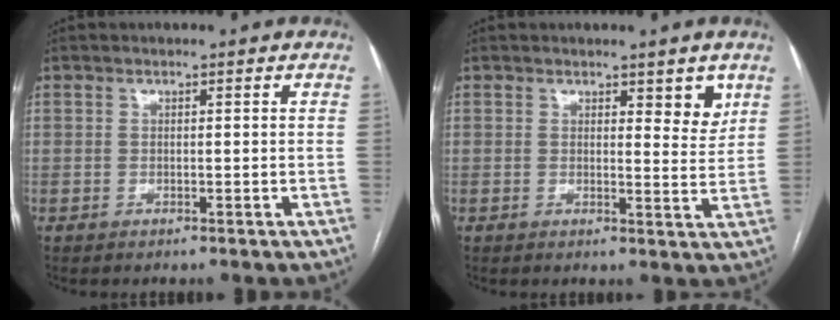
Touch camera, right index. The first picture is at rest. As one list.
[{"total": 3.9, "force": [2.3, 1.2, 2.9], "torque": [-0.030, -0.014, 0.027]}]